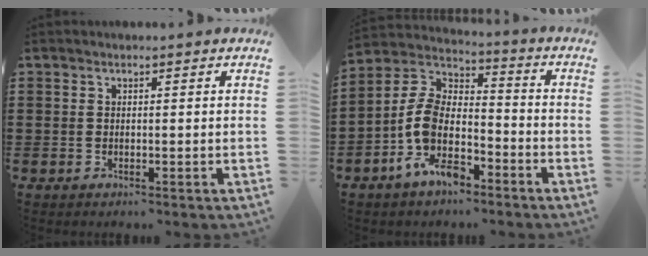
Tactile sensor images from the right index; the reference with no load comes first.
{"total": 10.1, "force": [-4.8, 5.5, 7.0], "torque": [-0.184, -0.013, -0.102]}